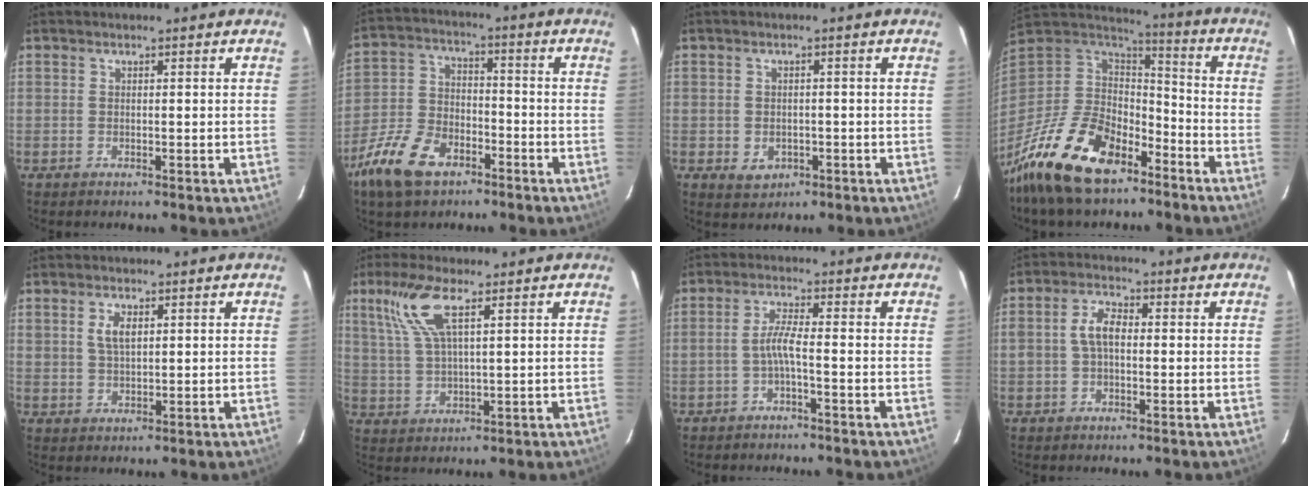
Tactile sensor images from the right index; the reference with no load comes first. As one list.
[{"total": 13.6, "force": [-8.7, 7.2, 7.6], "torque": [-0.183, -0.001, -0.164]}, {"total": 3.8, "force": [-1.2, 3.2, 1.6], "torque": [-0.035, 0.000, -0.006]}, {"total": 22.4, "force": [-14.7, 11.1, 12.8], "torque": [-0.276, -0.013, -0.254]}, {"total": 3.8, "force": [1.5, 2.0, 2.9], "torque": [-0.053, 0.003, 0.029]}, {"total": 9.2, "force": [4.6, 2.4, 7.6], "torque": [-0.166, 0.012, 0.097]}, {"total": 3.2, "force": [-1.5, -0.2, 2.8], "torque": [-0.063, 0.006, -0.029]}, {"total": 5.0, "force": [0.0, 2.9, 4.1], "torque": [-0.081, 0.014, 0.001]}]